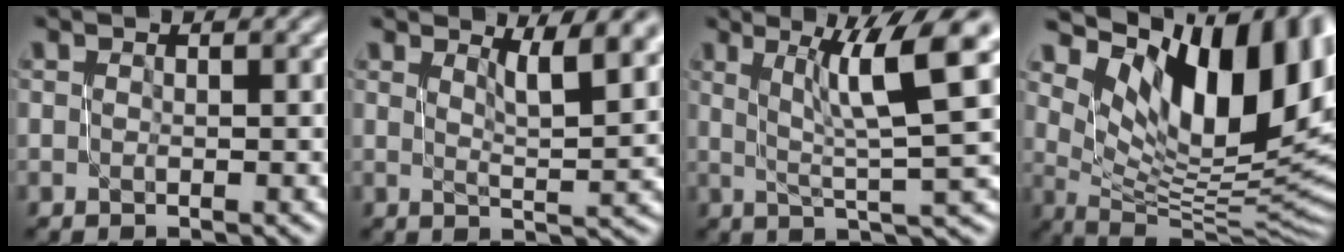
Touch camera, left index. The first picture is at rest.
{"total": 5.3, "force": [2.8, 1.5, 4.2], "torque": [-0.052, -0.001, 0.051]}
{"total": 7.7, "force": [2.9, 1.3, 7.0], "torque": [-0.100, 0.012, 0.053]}
{"total": 14.5, "force": [6.5, 6.5, 11.2], "torque": [-0.154, 0.009, 0.117]}